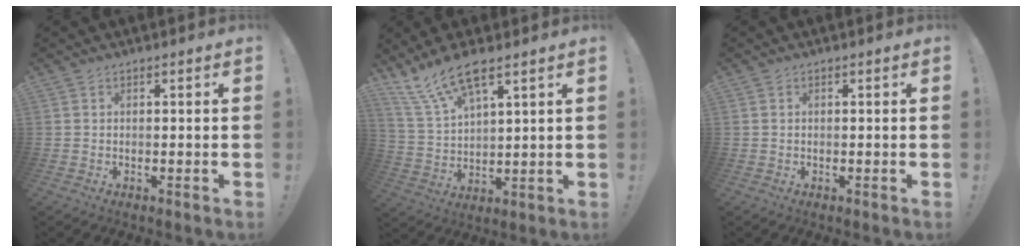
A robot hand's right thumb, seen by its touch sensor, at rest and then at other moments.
{"total": 11.6, "force": [8.9, 3.2, 6.7], "torque": [-0.142, -0.042, 0.163]}
{"total": 0.0}